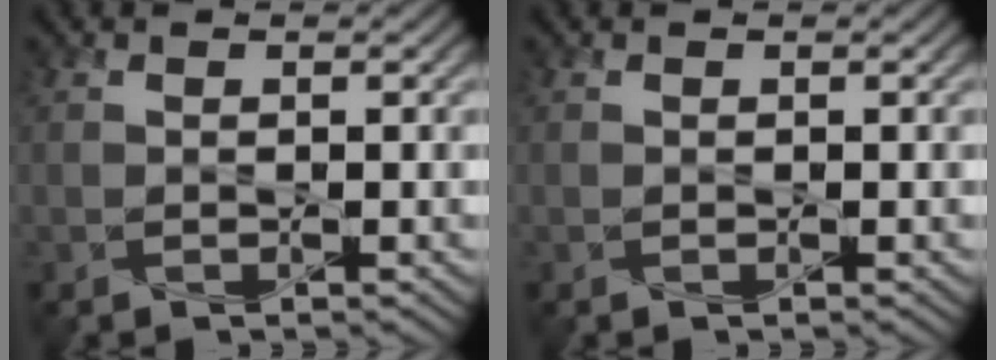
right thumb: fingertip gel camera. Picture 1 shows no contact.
{"total": 0.0}